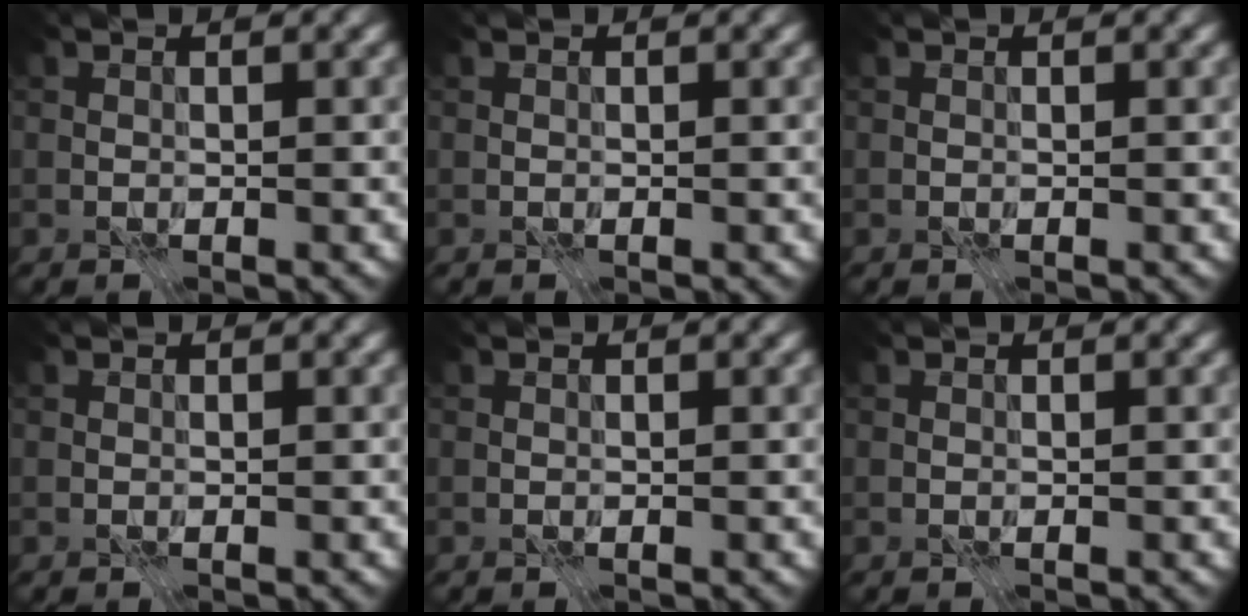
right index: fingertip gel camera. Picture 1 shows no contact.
{"total": 0.0}
{"total": 0.0}
{"total": 0.0}
{"total": 0.0}
{"total": 0.0}